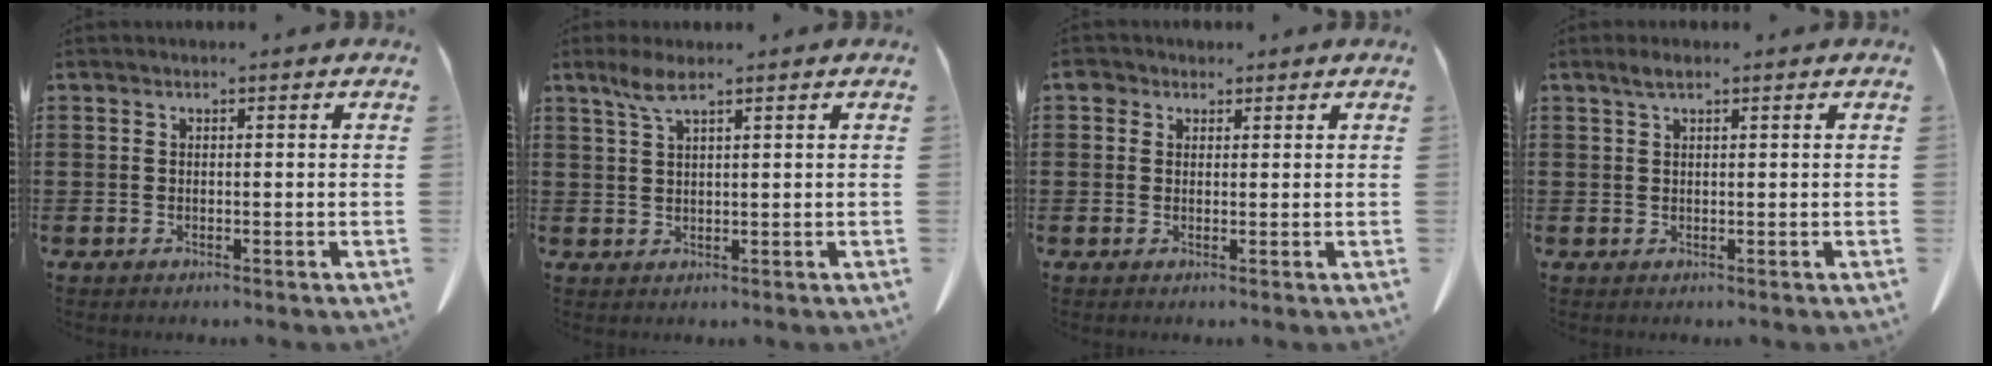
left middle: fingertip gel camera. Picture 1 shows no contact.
{"total": 3.8, "force": [2.3, 0.7, 2.9], "torque": [-0.063, 0.004, 0.040]}
{"total": 2.0, "force": [1.2, 1.5, 0.5], "torque": [-0.008, 0.005, 0.022]}
{"total": 1.9, "force": [1.0, 0.5, 1.5], "torque": [-0.030, 0.003, 0.018]}